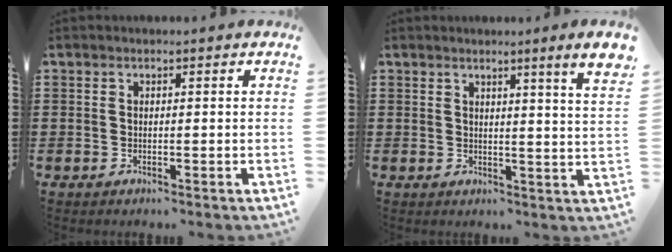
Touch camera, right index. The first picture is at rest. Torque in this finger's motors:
{"motor_torque": [0.20, 0.10, 0.14, 0.05]}